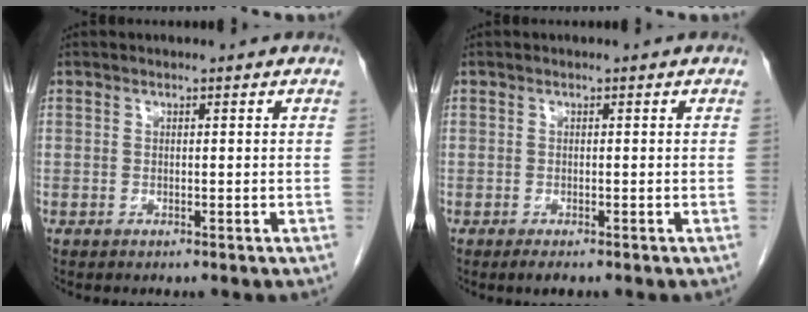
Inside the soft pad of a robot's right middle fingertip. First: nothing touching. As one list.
[{"total": 1.5, "force": [-1.1, 0.3, 1.0], "torque": [-0.022, -0.006, -0.014]}]